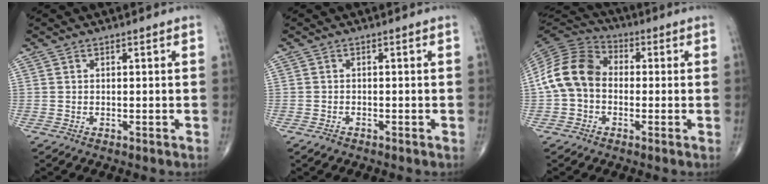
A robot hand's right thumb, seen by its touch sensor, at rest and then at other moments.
{"total": 0.0}
{"total": 11.8, "force": [-0.8, 9.0, 7.6], "torque": [-0.143, 0.035, -0.029]}